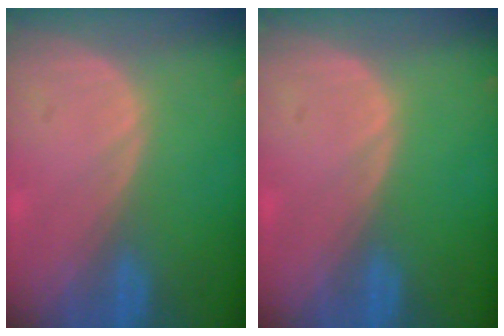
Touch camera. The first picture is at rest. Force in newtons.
{"total": 0.0}